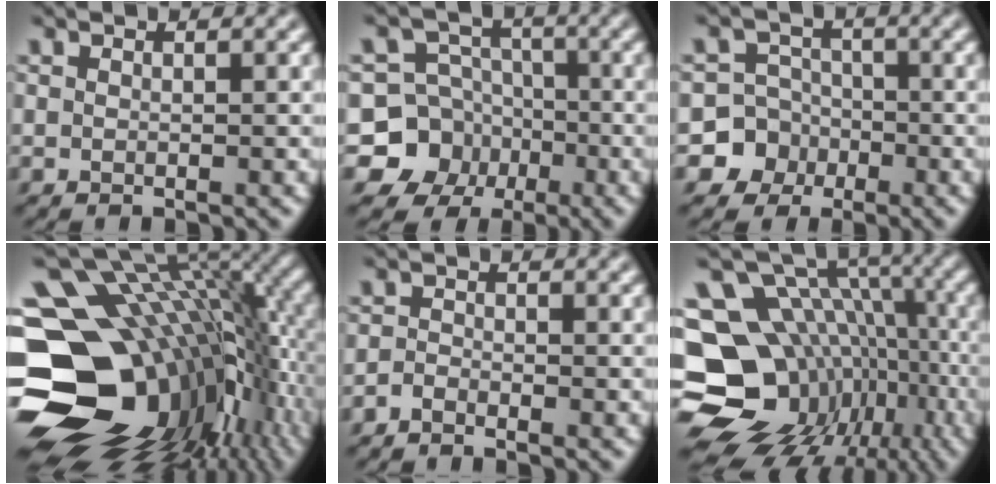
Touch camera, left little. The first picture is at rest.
{"total": 9.6, "force": [-3.9, 8.6, 1.7], "torque": [-0.032, -0.004, -0.091]}
{"total": 7.1, "force": [-3.1, 6.4, 0.5], "torque": [0.004, -0.006, -0.075]}
{"total": 20.0, "force": [-3.2, 14.0, 13.9], "torque": [-0.271, -0.039, -0.031]}
{"total": 1.2, "force": [-1.1, 0.2, 0.3], "torque": [-0.005, 0.002, -0.028]}
{"total": 17.5, "force": [-5.3, 13.8, 9.3], "torque": [-0.174, 0.003, -0.058]}